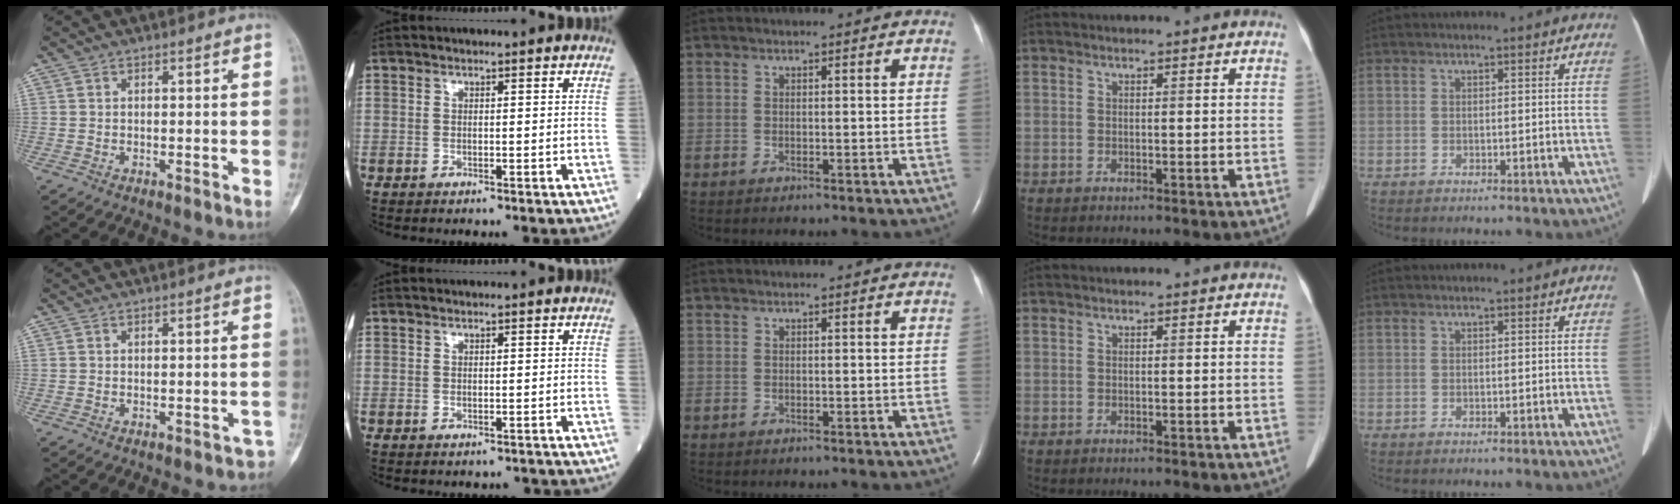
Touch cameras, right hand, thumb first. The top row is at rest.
{"thumb": {"total": 1.8, "force": [-1.4, 1.1, 0.1], "torque": [0.004, 0.020, -0.017]}, "index": {"total": 0.8, "force": [-0.7, 0.5, 0.0], "torque": [0.000, 0.000, -0.009]}}